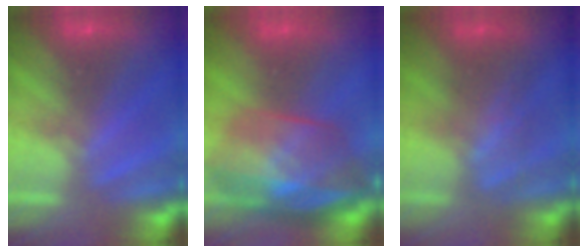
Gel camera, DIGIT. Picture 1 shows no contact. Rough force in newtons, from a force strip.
{"total": 7.6}
{"total": 3.4}